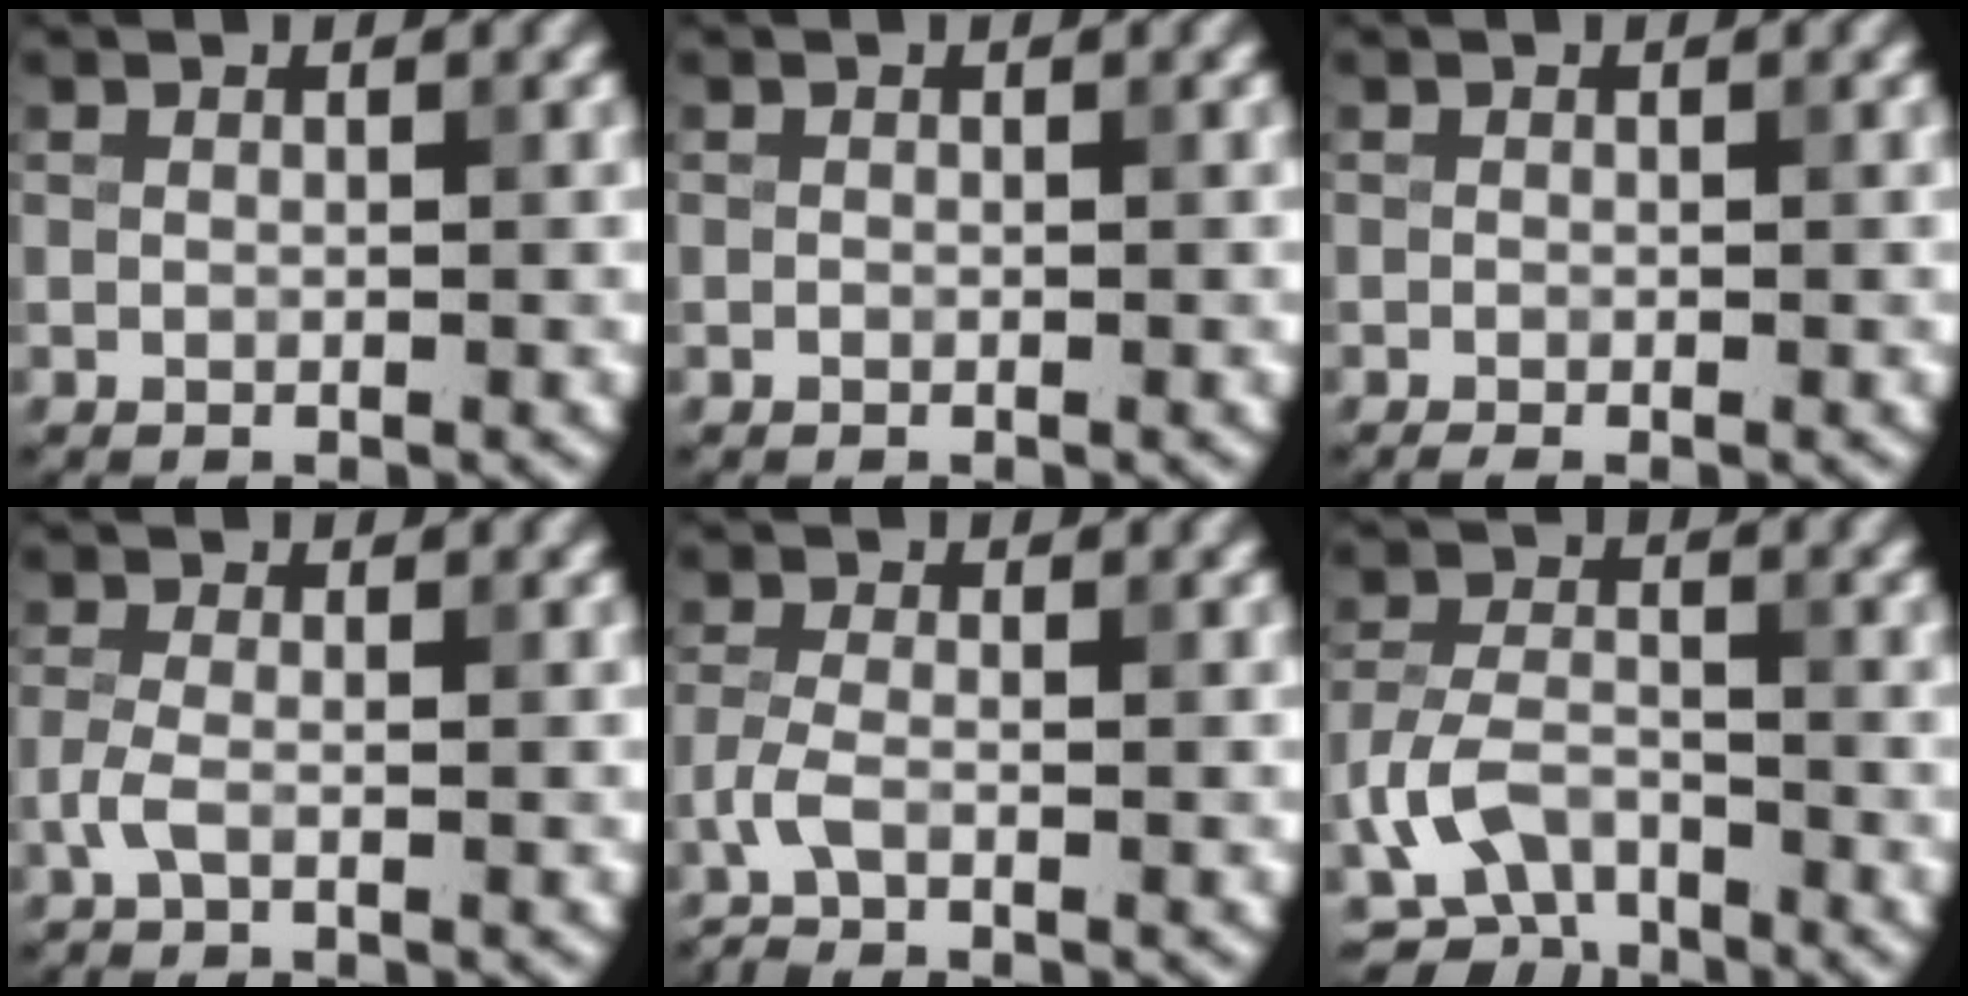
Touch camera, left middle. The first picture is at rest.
{"total": 0.0}
{"total": 0.6, "force": [-0.4, 0.1, 0.4], "torque": [-0.005, -0.001, -0.007]}
{"total": 1.4, "force": [-0.8, 0.3, 1.2], "torque": [-0.029, 0.001, -0.022]}
{"total": 1.8, "force": [-1.3, 0.3, 1.2], "torque": [-0.031, -0.005, -0.040]}
{"total": 5.3, "force": [-3.0, 3.1, 3.0], "torque": [-0.063, -0.001, -0.066]}